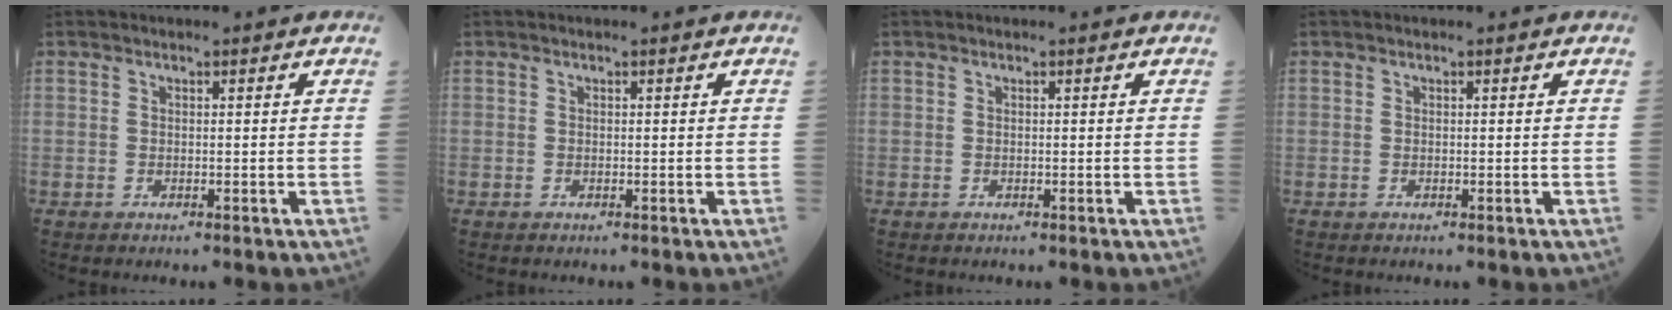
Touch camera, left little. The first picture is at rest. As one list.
[{"total": 0.0}, {"total": 0.0}, {"total": 0.0}]